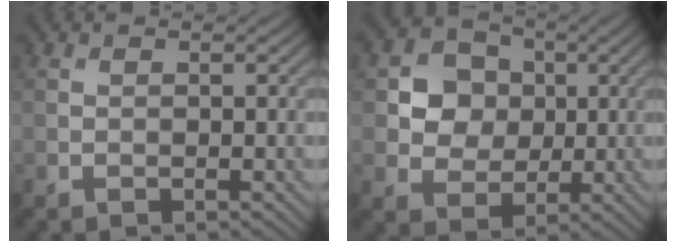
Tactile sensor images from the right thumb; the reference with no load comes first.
{"total": 6.5, "force": [1.0, 5.7, 3.0], "torque": [-0.063, 0.007, 0.002]}